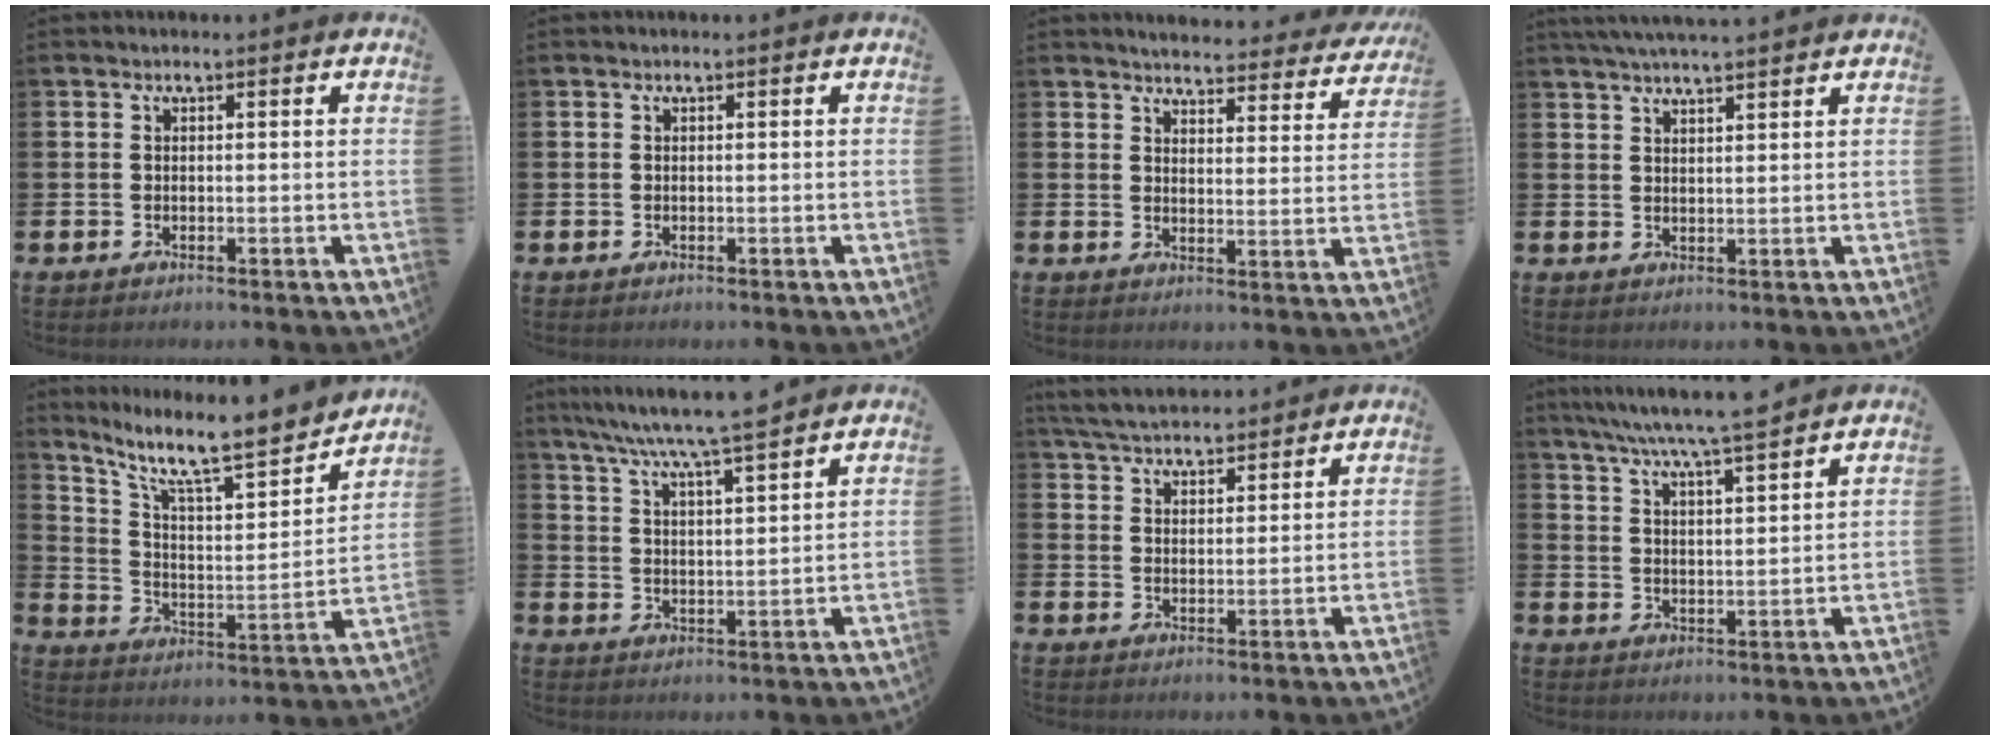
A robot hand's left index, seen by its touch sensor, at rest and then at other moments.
{"total": 0.0}
{"total": 4.0, "force": [3.9, 0.6, 0.2], "torque": [-0.014, -0.034, 0.064]}
{"total": 4.0, "force": [3.7, 0.0, 1.3], "torque": [-0.033, -0.007, 0.068]}
{"total": 11.0, "force": [9.4, 2.2, 5.2], "torque": [-0.132, -0.066, 0.156]}
{"total": 7.2, "force": [6.8, -0.1, 2.3], "torque": [-0.075, -0.037, 0.120]}
{"total": 5.0, "force": [4.9, 0.7, 0.6], "torque": [-0.034, -0.022, 0.090]}
{"total": 6.9, "force": [6.5, -0.2, 2.3], "torque": [-0.064, -0.037, 0.114]}